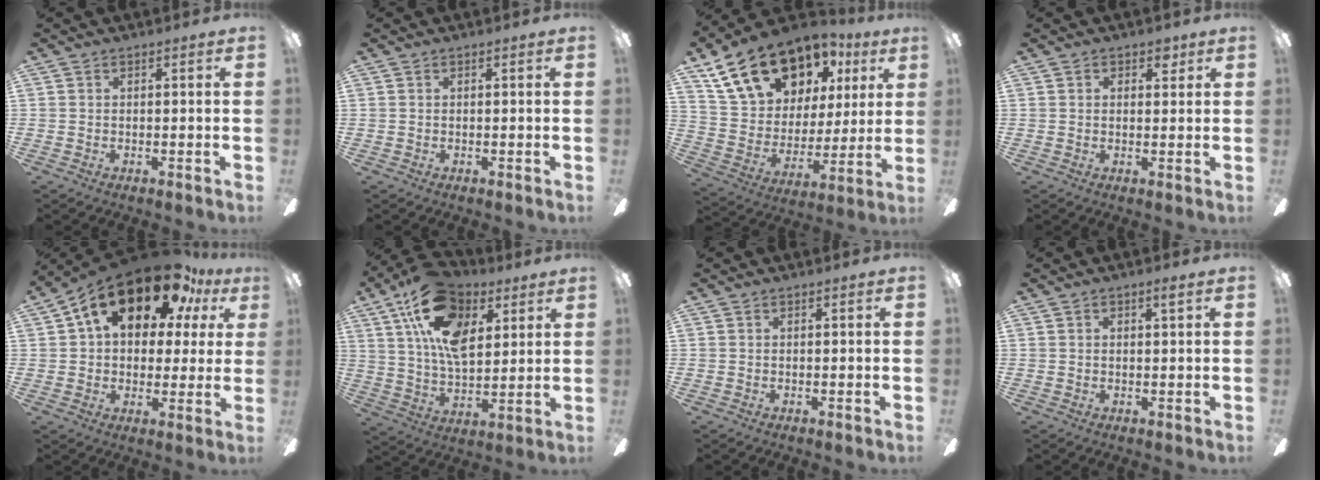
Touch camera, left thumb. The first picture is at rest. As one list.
[{"total": 0.0}, {"total": 21.5, "force": [14.0, 12.9, 10.0], "torque": [-0.182, -0.070, 0.262]}, {"total": 2.4, "force": [1.2, 1.6, 1.4], "torque": [-0.003, -0.002, 0.015]}, {"total": 19.1, "force": [11.3, 9.9, 11.9], "torque": [-0.200, -0.055, 0.194]}, {"total": 19.2, "force": [9.7, 10.6, 12.7], "torque": [-0.239, -0.020, 0.172]}, {"total": 0.0}, {"total": 1.2, "force": [0.6, 0.2, 1.0], "torque": [-0.014, -0.003, 0.008]}]